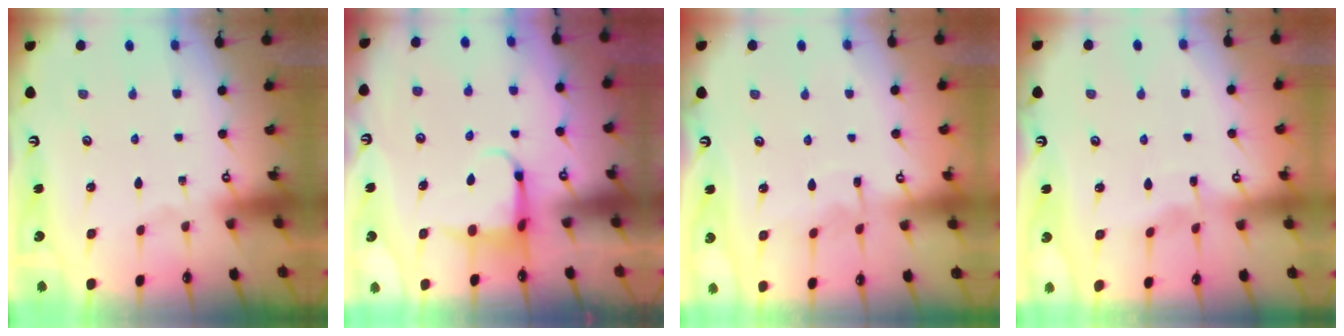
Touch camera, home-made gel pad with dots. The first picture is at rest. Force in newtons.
{"total": 4.3, "press": 4.2, "slide": 1.2}
{"total": 5.1, "press": 5.1, "slide": 0.2}
{"total": 3.2, "press": 3.2, "slide": 0.1}